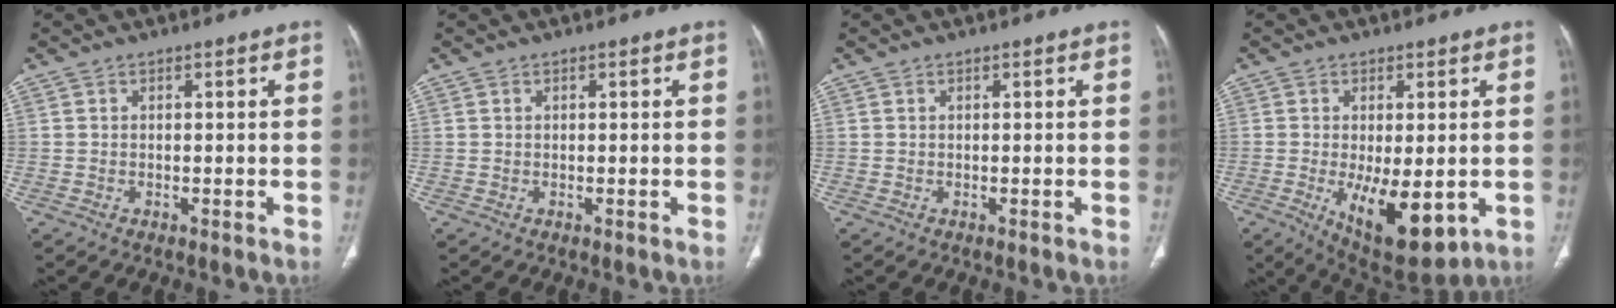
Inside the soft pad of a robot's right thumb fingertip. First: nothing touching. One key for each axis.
{"total": 0.0}
{"total": 0.0}
{"total": 12.7, "fx": -2.9, "fy": 5.4, "fz": 11.1, "tx": -0.164, "ty": -0.023, "tz": -0.025}